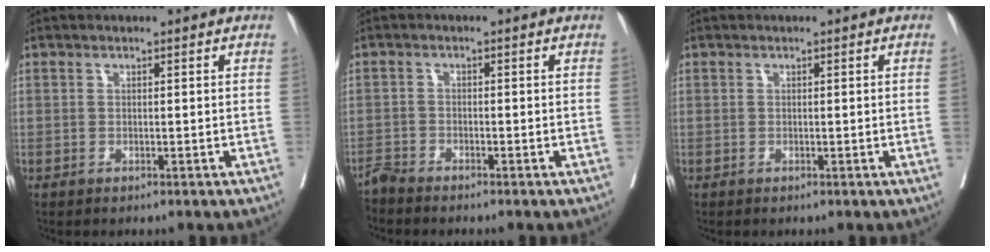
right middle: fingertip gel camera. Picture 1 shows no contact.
{"total": 1.9, "force": [-1.9, -0.2, -0.1], "torque": [0.003, -0.008, -0.041]}
{"total": 0.7, "force": [-0.1, -0.3, 0.6], "torque": [-0.007, 0.000, -0.003]}